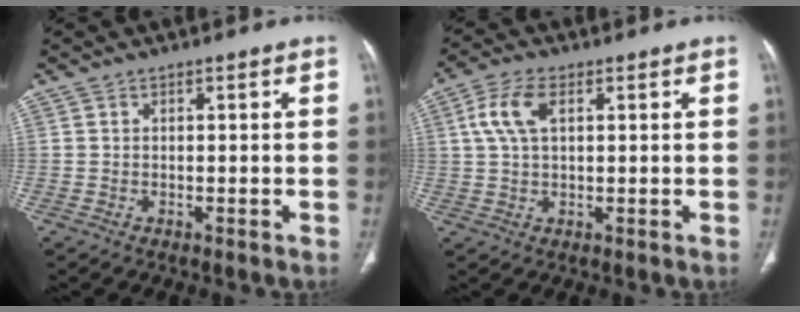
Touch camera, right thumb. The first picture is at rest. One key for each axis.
{"total": 6.7, "fx": 2.0, "fy": 3.5, "fz": 5.3, "tx": -0.120, "ty": 0.013, "tz": 0.039}